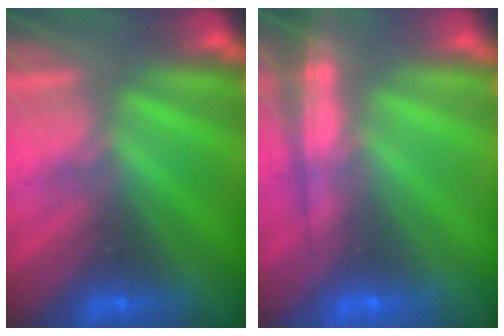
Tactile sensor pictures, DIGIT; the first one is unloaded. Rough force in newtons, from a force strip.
{"total": 6.9}